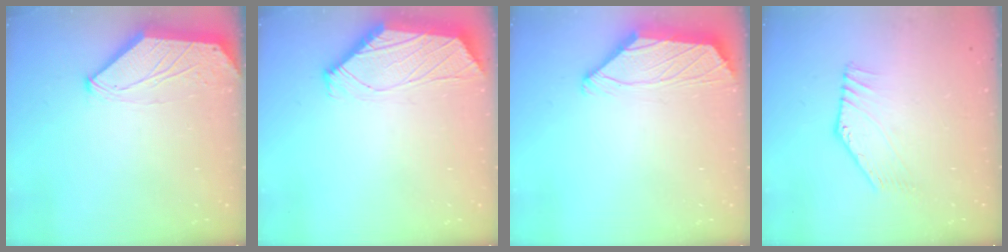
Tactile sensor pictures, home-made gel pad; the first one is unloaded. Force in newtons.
{"total": 2.1, "press": 2.1, "slide": 0.5}
{"total": 2.1, "press": 2.0, "slide": 0.8}
{"total": 2.8, "press": 2.8, "slide": 0.1}